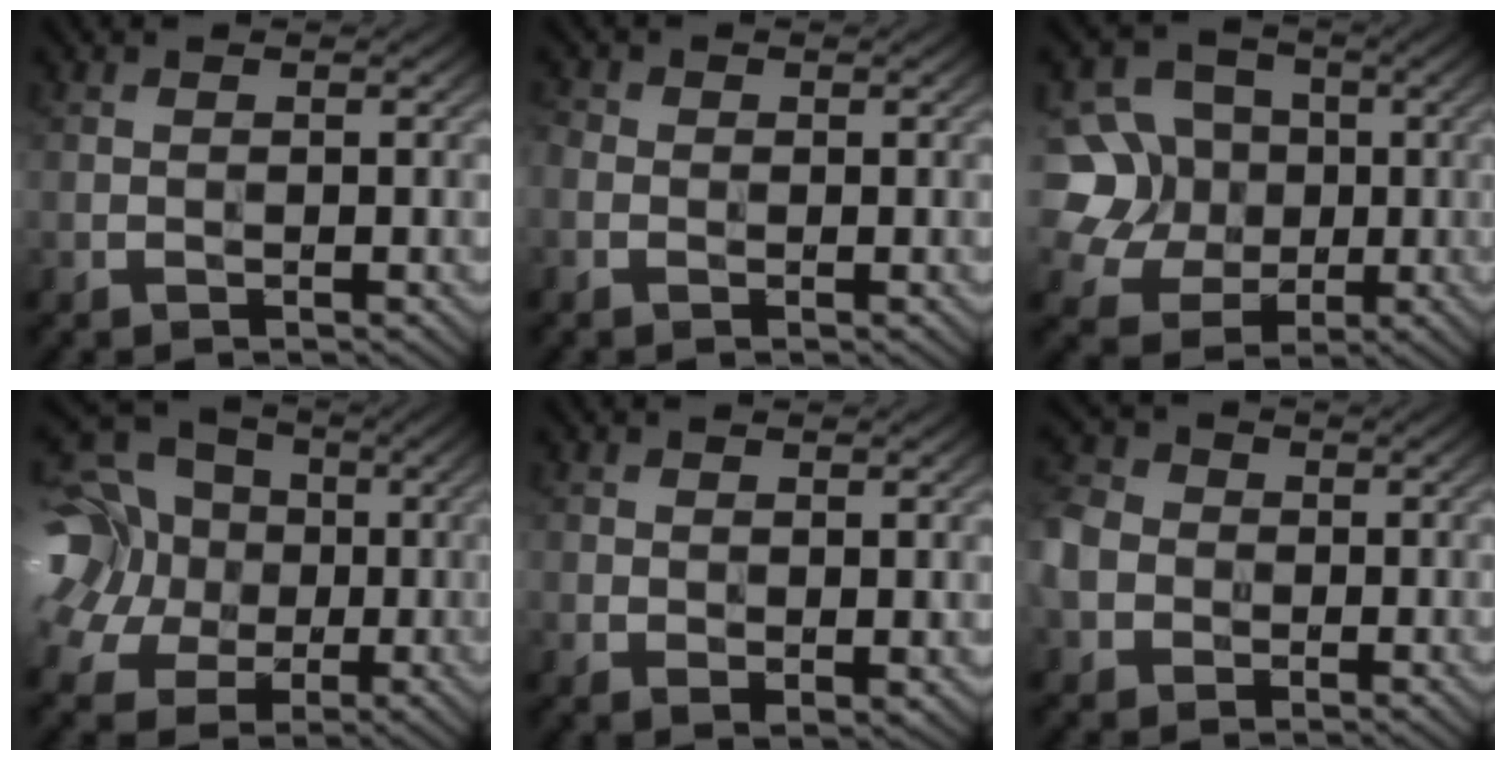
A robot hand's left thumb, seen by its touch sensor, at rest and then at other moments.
{"total": 1.6, "force": [-0.4, 1.4, 0.7], "torque": [-0.017, 0.000, -0.014]}
{"total": 10.9, "force": [0.1, 10.0, 4.3], "torque": [-0.139, 0.006, -0.022]}
{"total": 16.9, "force": [2.5, 14.3, 8.6], "torque": [-0.266, 0.044, 0.019]}
{"total": 2.2, "force": [0.7, 1.2, 1.7], "torque": [-0.032, -0.010, 0.019]}
{"total": 6.6, "force": [-1.1, 5.6, 3.3], "torque": [-0.111, -0.004, -0.033]}